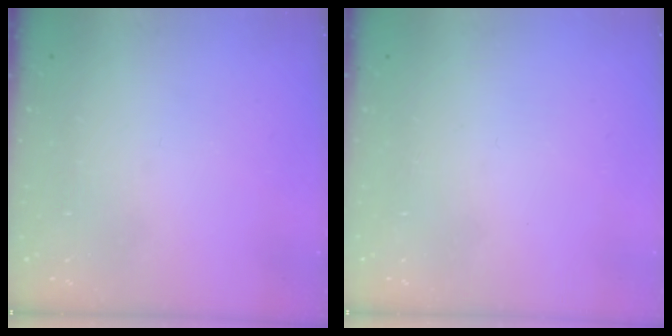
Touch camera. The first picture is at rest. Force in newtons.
{"total": 1.6, "press": 1.6, "slide": 0.1}